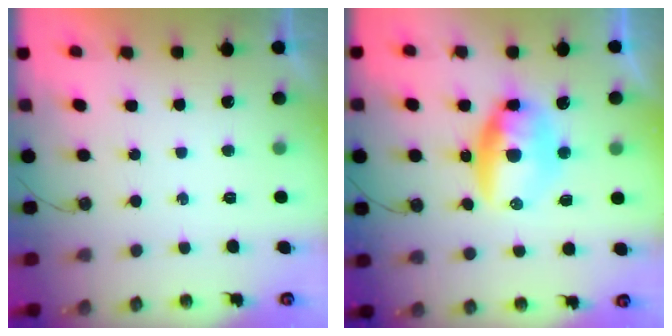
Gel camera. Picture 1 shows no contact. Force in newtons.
{"total": 10.7, "press": 10.7, "slide": 0.8}